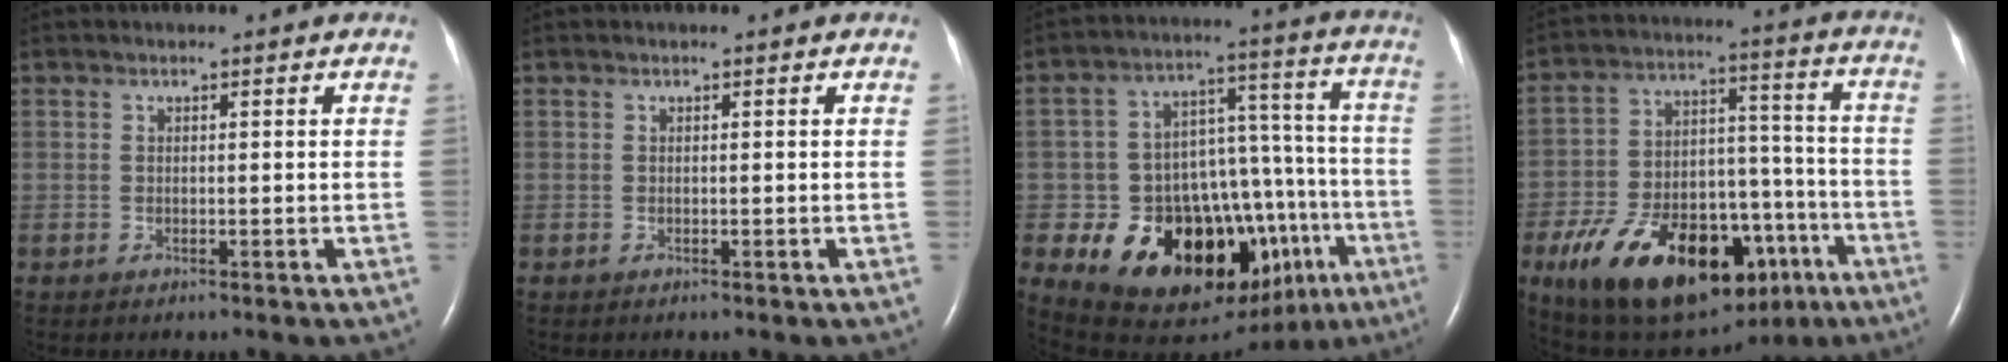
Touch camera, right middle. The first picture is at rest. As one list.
[{"total": 0.0}, {"total": 24.4, "force": [-11.7, 11.9, 17.8], "torque": [-0.189, 0.059, -0.156]}, {"total": 26.7, "force": [-14.6, 12.6, 18.5], "torque": [-0.286, 0.021, -0.220]}]